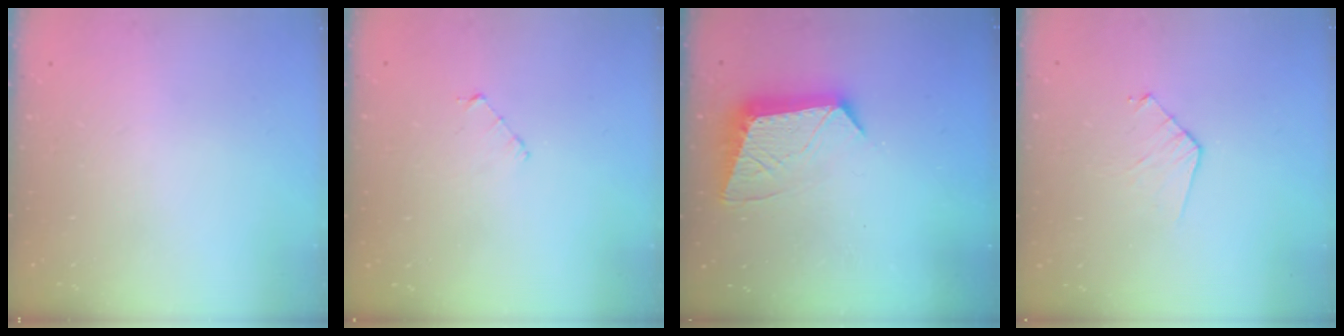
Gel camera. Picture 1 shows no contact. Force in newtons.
{"total": 3.3, "press": 3.3, "slide": 0.3}
{"total": 11.2, "press": 11.2, "slide": 0.6}
{"total": 5.9, "press": 5.9, "slide": 0.5}